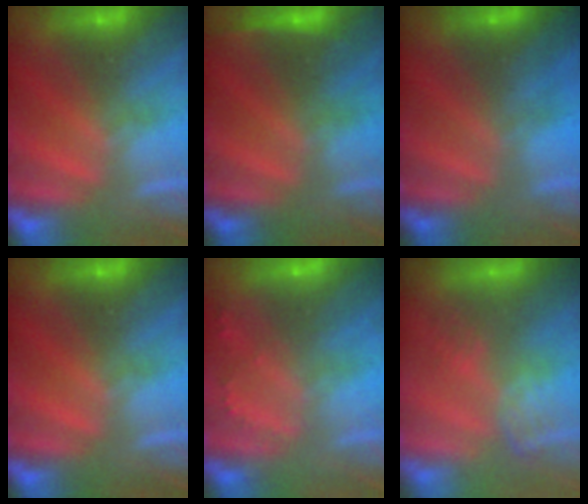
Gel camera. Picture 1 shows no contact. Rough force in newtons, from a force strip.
{"total": 1.6}
{"total": 2.2}
{"total": 0.0}
{"total": 2.2}
{"total": 2.8}